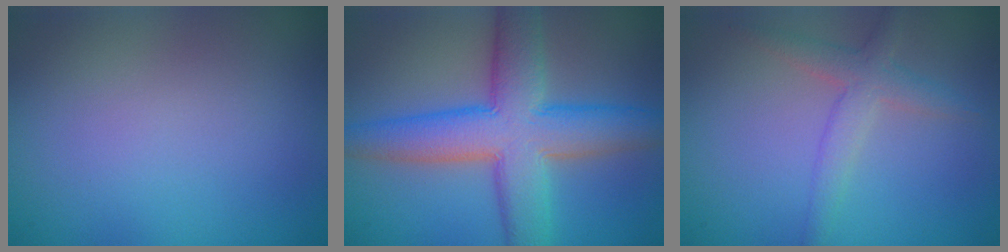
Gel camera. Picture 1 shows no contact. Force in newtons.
{"total": 9.3, "press": 9.3, "slide": 0.1}
{"total": 2.8, "press": 2.7, "slide": 0.3}